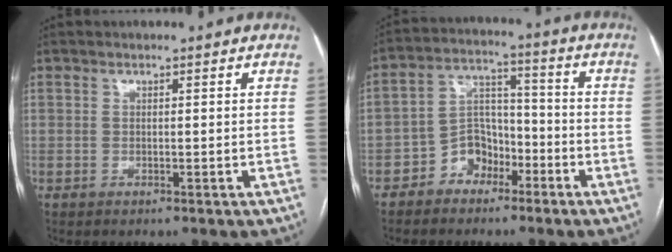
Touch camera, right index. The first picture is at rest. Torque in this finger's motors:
{"motor_torque": [-0.09, -0.13, -0.42, -0.19]}